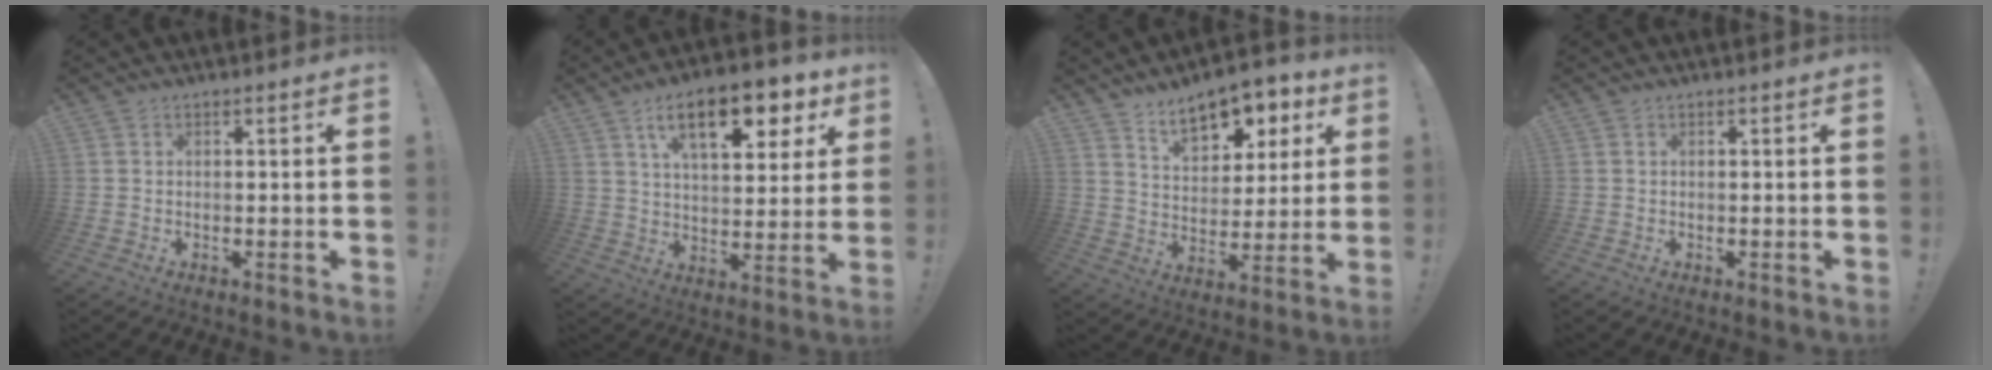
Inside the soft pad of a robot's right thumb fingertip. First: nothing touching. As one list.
[{"total": 16.9, "force": [8.5, 7.2, 12.7], "torque": [-0.183, -0.036, 0.135]}, {"total": 12.2, "force": [8.4, 6.7, 5.9], "torque": [-0.074, -0.059, 0.149]}, {"total": 0.0}]